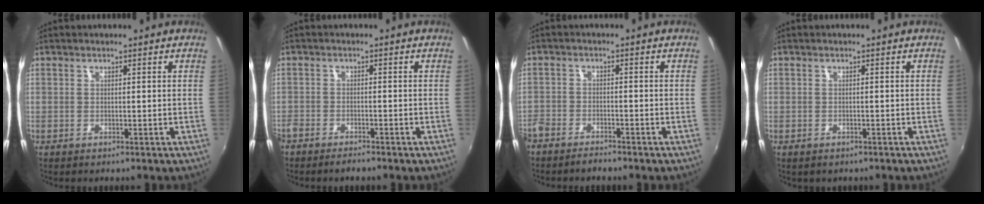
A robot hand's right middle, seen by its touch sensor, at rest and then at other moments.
{"total": 4.0, "force": [-3.6, 1.1, 1.5], "torque": [-0.047, -0.013, -0.066]}
{"total": 5.8, "force": [-5.0, 2.1, 1.9], "torque": [-0.062, -0.012, -0.092]}
{"total": 1.3, "force": [-0.9, 0.8, 0.5], "torque": [-0.013, -0.006, -0.010]}